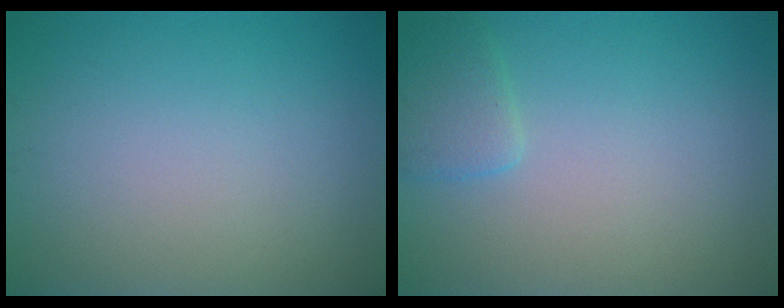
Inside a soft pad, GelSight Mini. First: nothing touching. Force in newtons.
{"total": 1.8, "press": 1.8, "slide": 0.2}